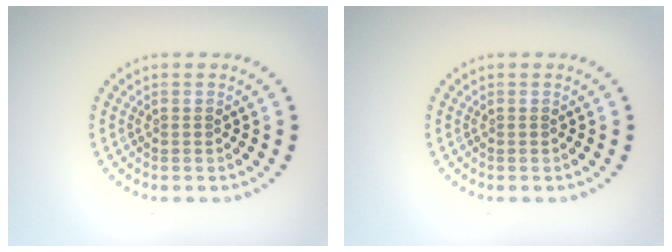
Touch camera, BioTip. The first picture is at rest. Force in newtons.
{"total": 0.0}